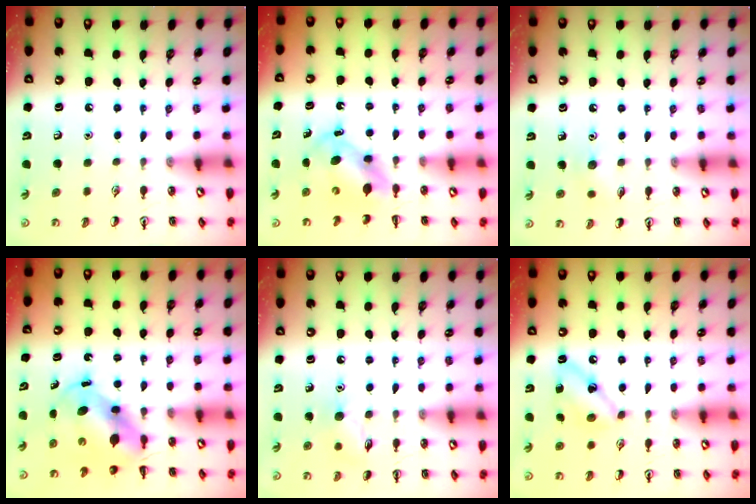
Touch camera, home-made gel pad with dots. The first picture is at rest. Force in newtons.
{"total": 6.6, "press": 6.5, "slide": 1.0}
{"total": 4.7, "press": 4.5, "slide": 1.4}
{"total": 5.4, "press": 5.3, "slide": 1.1}
{"total": 7.7, "press": 7.7, "slide": 1.0}
{"total": 7.4, "press": 7.2, "slide": 1.5}